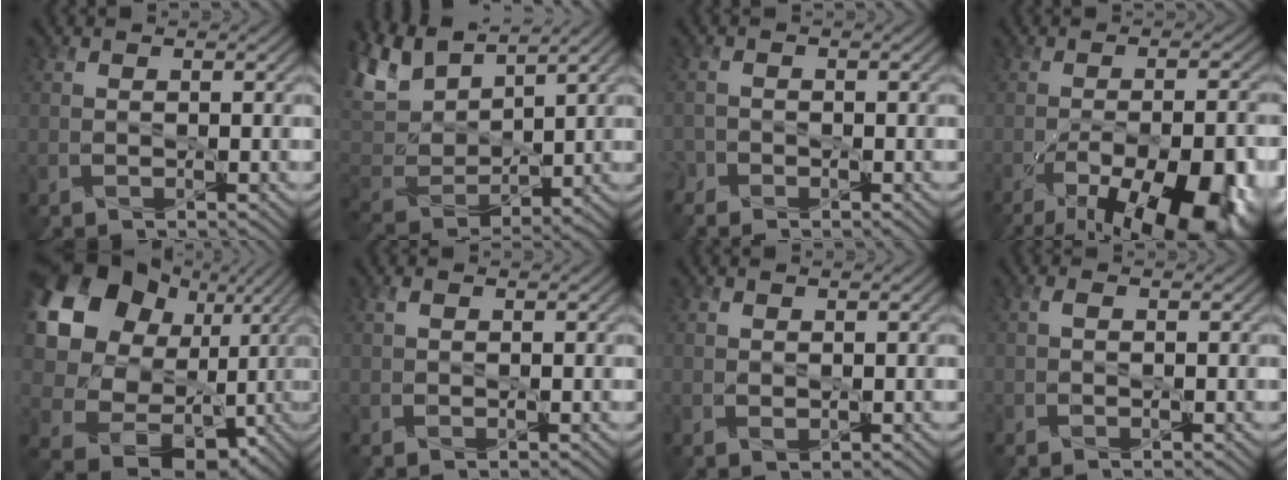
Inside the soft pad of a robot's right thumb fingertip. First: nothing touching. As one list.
[{"total": 9.8, "force": [7.0, 4.7, 5.1], "torque": [-0.150, 0.023, 0.129]}, {"total": 1.7, "force": [-1.5, 0.7, 0.2], "torque": [-0.009, -0.006, -0.039]}, {"total": 17.5, "force": [-11.0, 6.5, 12.0], "torque": [-0.144, -0.023, -0.136]}, {"total": 17.8, "force": [3.8, 14.5, 9.5], "torque": [-0.221, -0.006, 0.080]}, {"total": 0.7, "force": [0.3, 0.4, 0.5], "torque": [-0.013, 0.002, 0.004]}, {"total": 0.7, "force": [0.4, 0.6, 0.2], "torque": [-0.007, -0.002, 0.010]}, {"total": 0.7, "force": [-0.1, 0.3, 0.6], "torque": [-0.015, 0.000, -0.002]}]